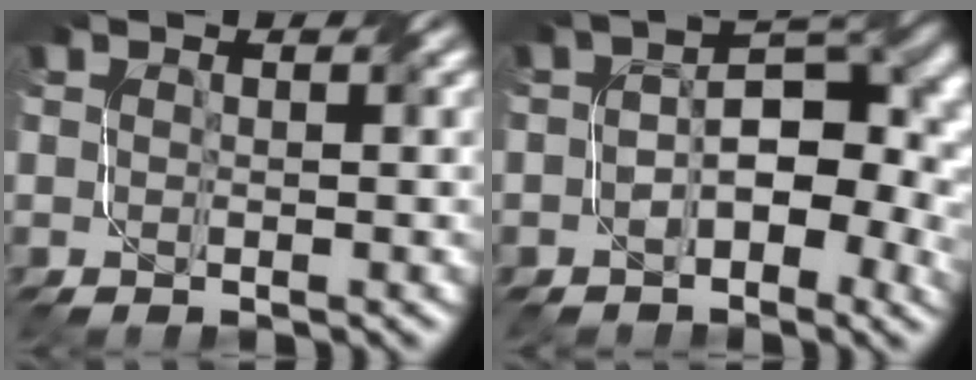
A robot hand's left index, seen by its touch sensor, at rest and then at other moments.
{"total": 7.7, "force": [-1.2, 4.1, 6.3], "torque": [-0.081, 0.011, -0.026]}